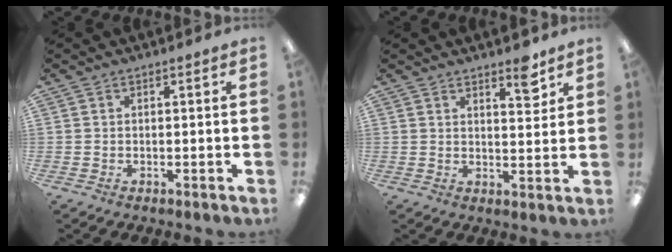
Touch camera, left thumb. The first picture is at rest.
{"total": 5.6, "force": [4.2, 1.5, 3.3], "torque": [-0.027, -0.033, 0.065]}